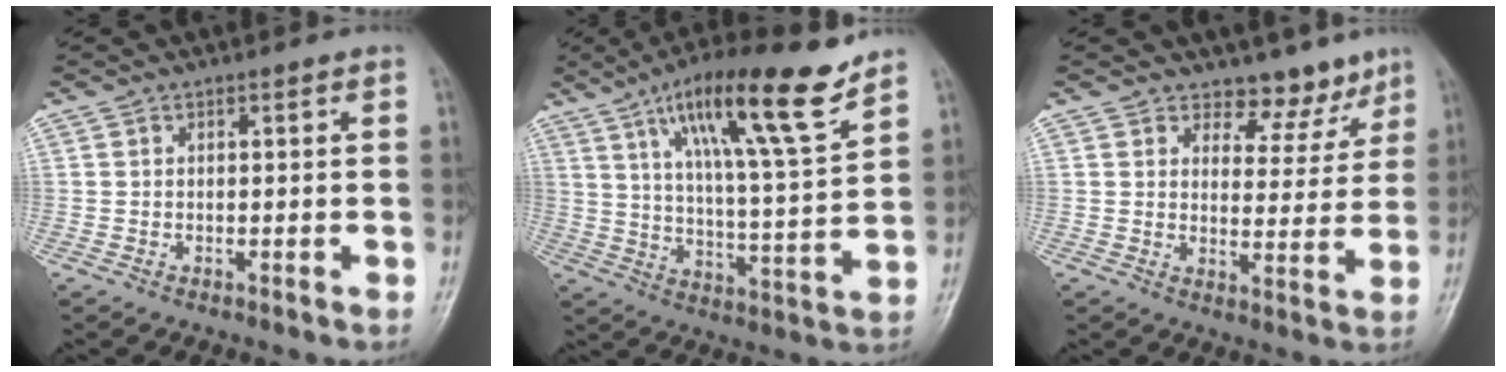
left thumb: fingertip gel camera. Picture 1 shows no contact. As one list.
[{"total": 18.7, "force": [11.7, 2.8, 14.4], "torque": [-0.221, -0.049, 0.195]}, {"total": 7.0, "force": [5.6, 3.8, 1.5], "torque": [0.015, -0.042, 0.078]}]